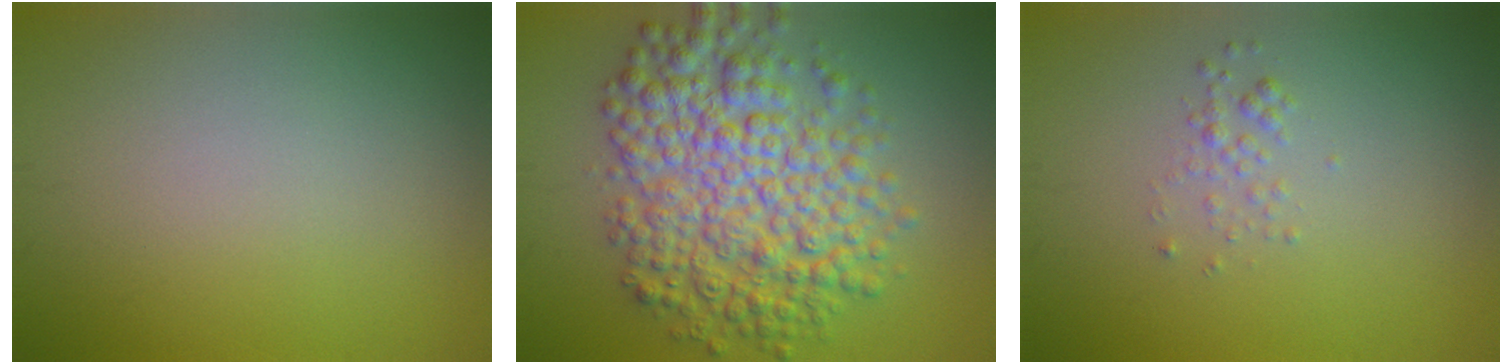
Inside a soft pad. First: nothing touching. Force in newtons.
{"total": 8.6, "press": 8.6, "slide": 0.1}
{"total": 1.0, "press": 1.0, "slide": 0.1}